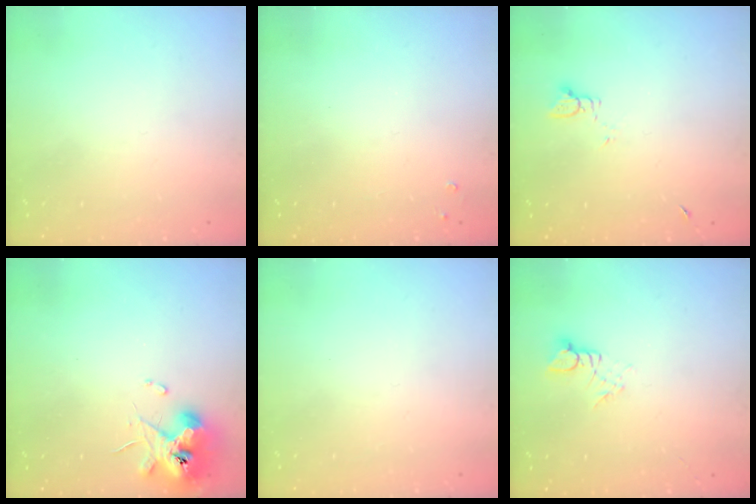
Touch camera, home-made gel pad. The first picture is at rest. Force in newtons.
{"total": 1.9, "press": 1.8, "slide": 0.4}
{"total": 2.0, "press": 2.0, "slide": 0.3}
{"total": 10.5, "press": 10.4, "slide": 1.4}
{"total": 0.0}
{"total": 3.3, "press": 3.3, "slide": 0.4}